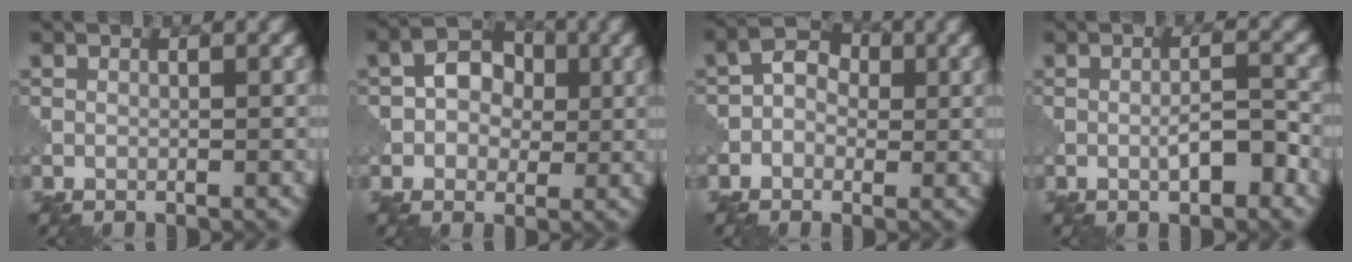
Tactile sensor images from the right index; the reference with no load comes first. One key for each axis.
{"total": 4.1, "fx": 0.3, "fy": 3.2, "fz": 2.7, "tx": -0.033, "ty": 0.008, "tz": -0.009}
{"total": 2.7, "fx": -0.3, "fy": 2.1, "fz": 1.7, "tx": -0.027, "ty": 0.009, "tz": -0.015}
{"total": 2.9, "fx": -1.1, "fy": 0.7, "fz": 2.6, "tx": -0.044, "ty": 0.005, "tz": -0.019}